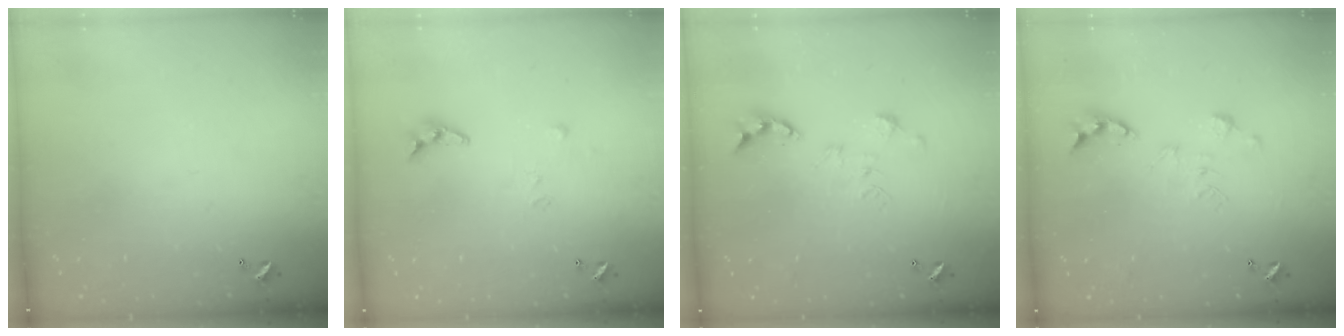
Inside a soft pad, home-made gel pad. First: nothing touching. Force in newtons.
{"total": 5.7, "press": 5.7, "slide": 0.4}
{"total": 0.0}
{"total": 0.0}